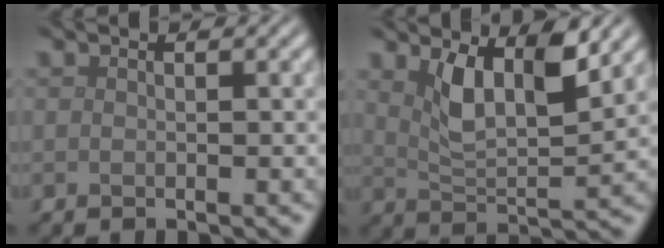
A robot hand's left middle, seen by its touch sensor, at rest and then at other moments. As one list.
[{"total": 5.2, "force": [2.5, 1.9, 4.1], "torque": [-0.086, -0.005, 0.047]}]